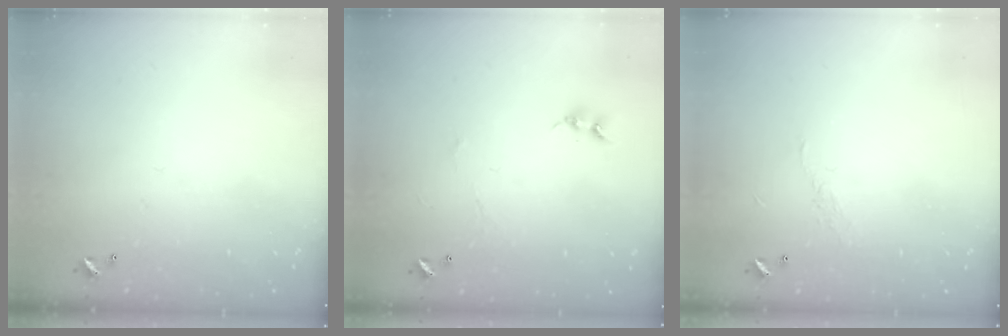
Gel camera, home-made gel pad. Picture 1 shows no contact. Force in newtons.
{"total": 0.6, "press": 0.3, "slide": 0.5}
{"total": 6.6, "press": 6.6, "slide": 0.7}